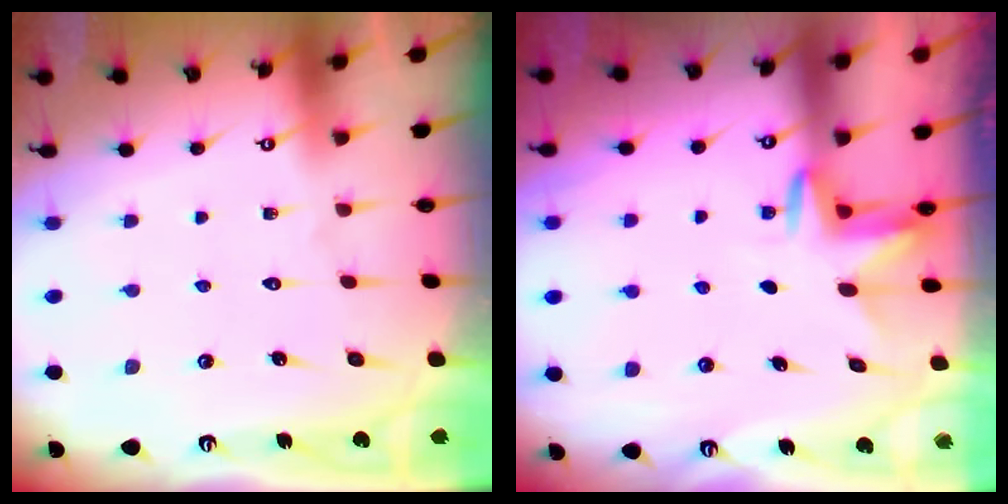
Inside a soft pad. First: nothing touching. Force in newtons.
{"total": 3.7, "press": 3.7, "slide": 0.4}